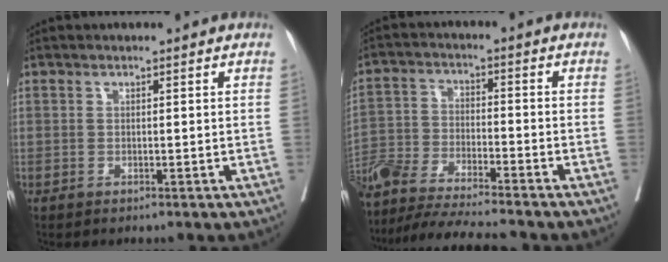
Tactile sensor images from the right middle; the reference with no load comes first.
{"total": 15.6, "force": [-14.1, 0.1, 6.7], "torque": [-0.129, -0.020, -0.248]}